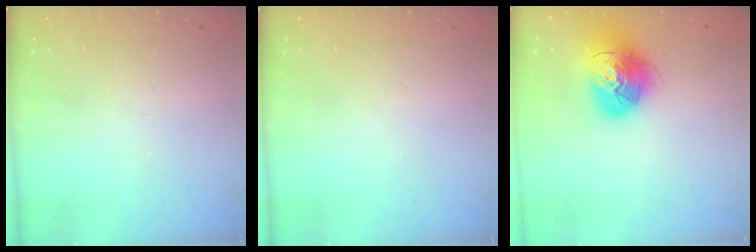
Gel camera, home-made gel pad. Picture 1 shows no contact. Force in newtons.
{"total": 0.0}
{"total": 15.9, "press": 15.8, "slide": 2.3}